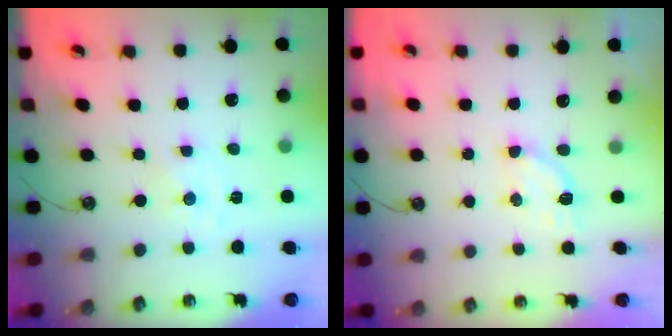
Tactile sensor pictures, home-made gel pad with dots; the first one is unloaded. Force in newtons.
{"total": 4.2, "press": 4.1, "slide": 0.9}